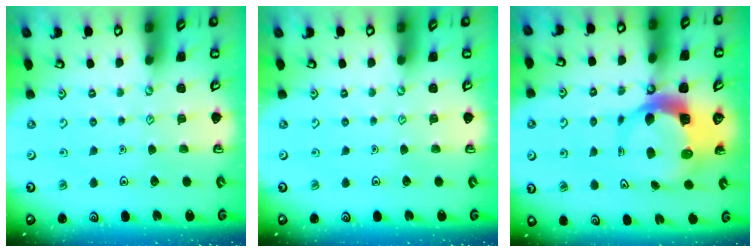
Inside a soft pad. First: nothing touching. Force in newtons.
{"total": 0.0}
{"total": 8.6, "press": 8.5, "slide": 1.1}